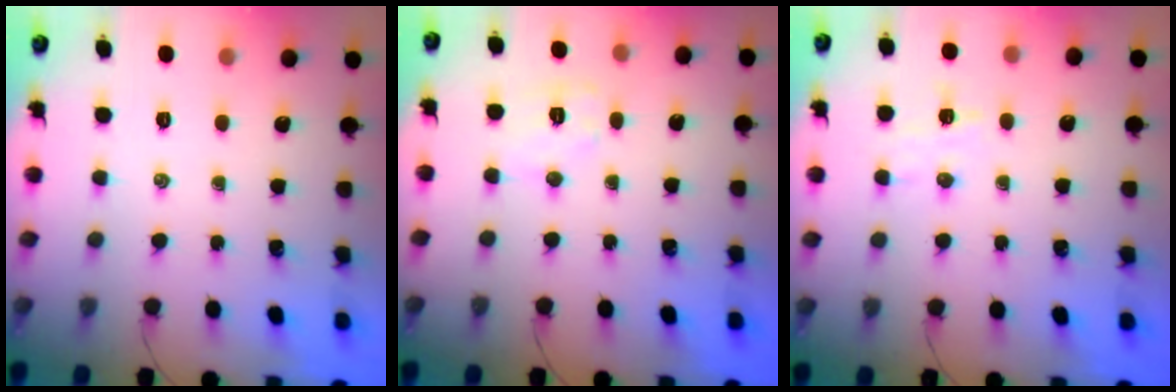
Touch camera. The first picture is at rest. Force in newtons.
{"total": 6.8, "press": 6.7, "slide": 0.6}
{"total": 6.2, "press": 6.1, "slide": 1.3}